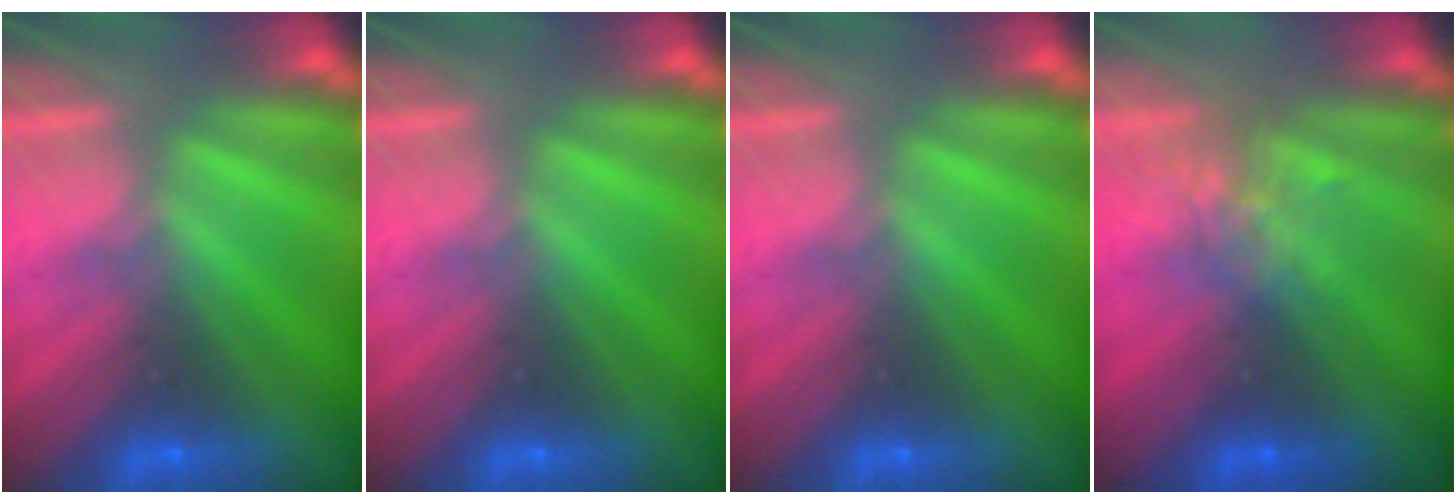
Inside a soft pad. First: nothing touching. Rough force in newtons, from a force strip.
{"total": 0.0}
{"total": 0.0}
{"total": 3.9}